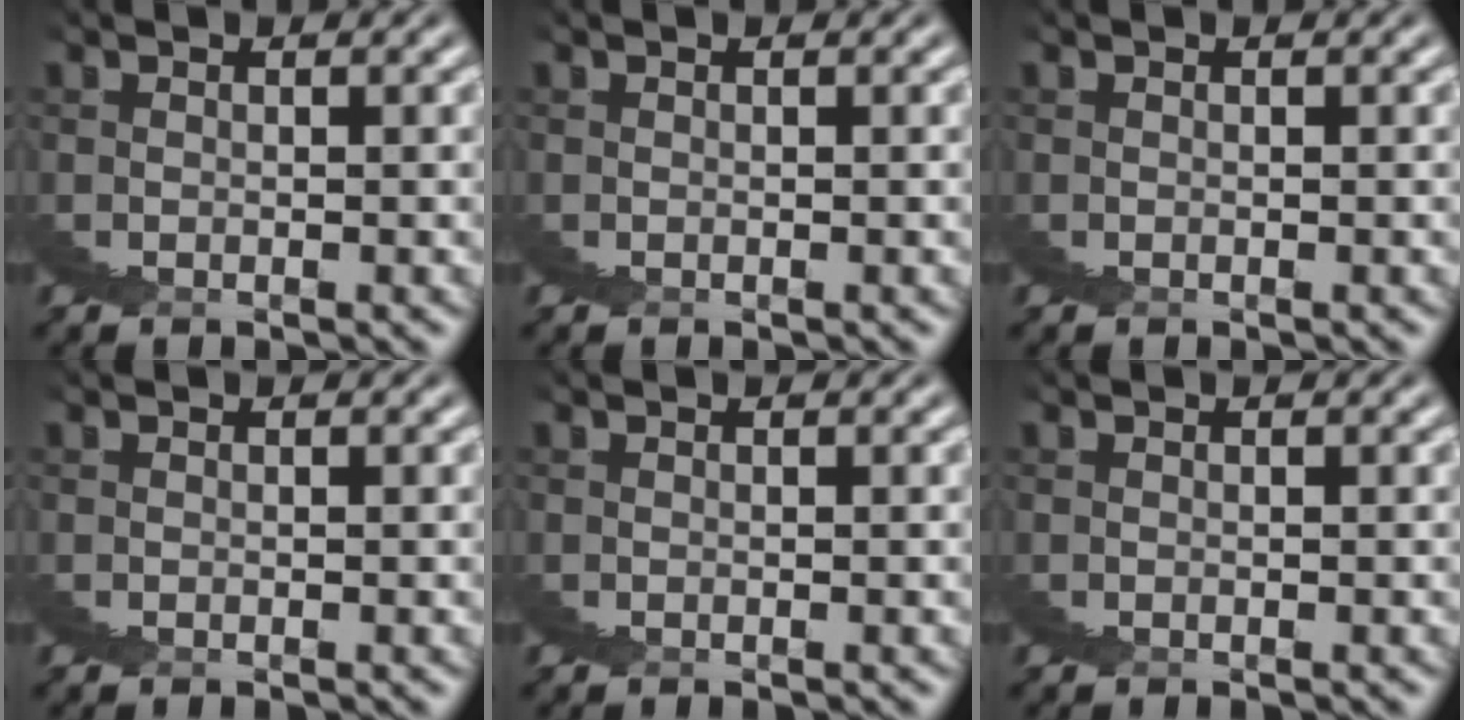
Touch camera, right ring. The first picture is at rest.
{"total": 0.0}
{"total": 0.0}
{"total": 0.0}
{"total": 0.0}
{"total": 0.0}